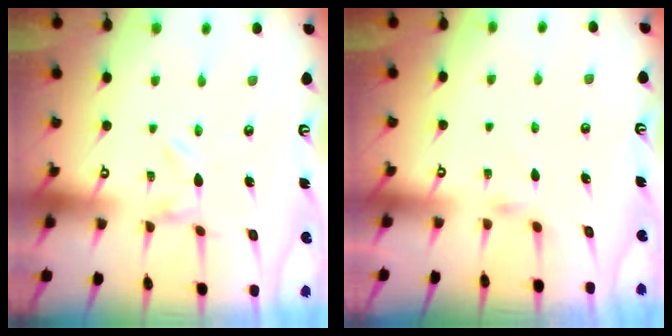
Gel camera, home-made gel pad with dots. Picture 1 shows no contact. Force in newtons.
{"total": 2.7, "press": 2.7, "slide": 0.5}